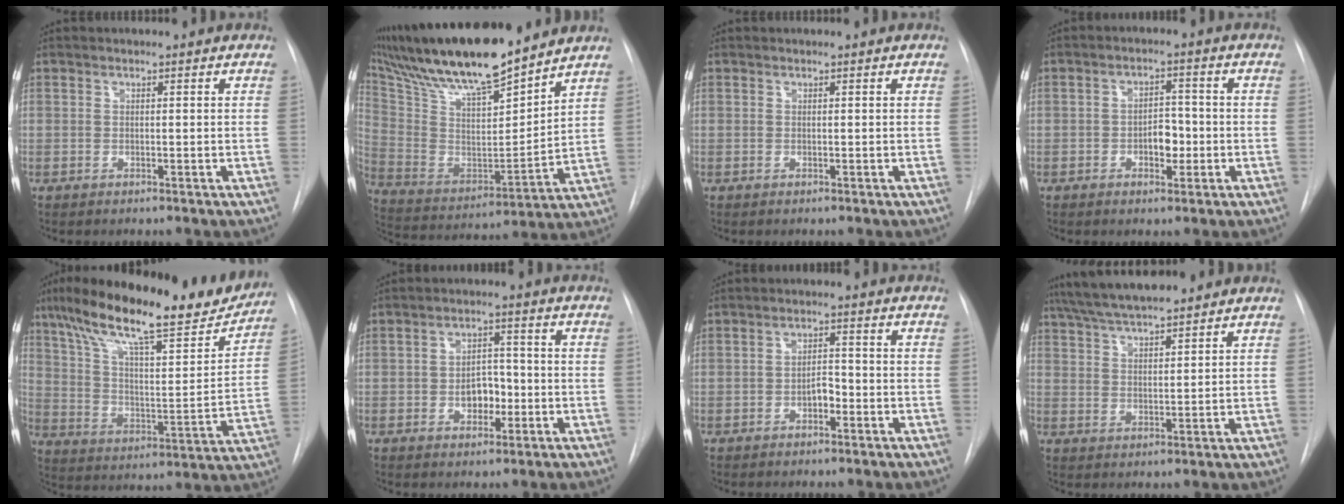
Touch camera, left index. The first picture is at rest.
{"total": 22.1, "force": [18.5, 2.9, 11.7], "torque": [-0.223, 0.002, 0.329]}
{"total": 0.0}
{"total": 4.1, "force": [-1.2, 2.3, 3.2], "torque": [-0.043, 0.009, -0.016]}
{"total": 25.1, "force": [20.1, 4.5, 14.3], "torque": [-0.241, 0.005, 0.302]}
{"total": 4.7, "force": [-1.3, 3.1, 3.4], "torque": [-0.049, 0.012, -0.018]}
{"total": 2.7, "force": [-1.3, 1.3, 1.9], "torque": [-0.027, 0.008, -0.023]}
{"total": 10.5, "force": [9.3, 1.2, 4.7], "torque": [-0.084, 0.027, 0.156]}